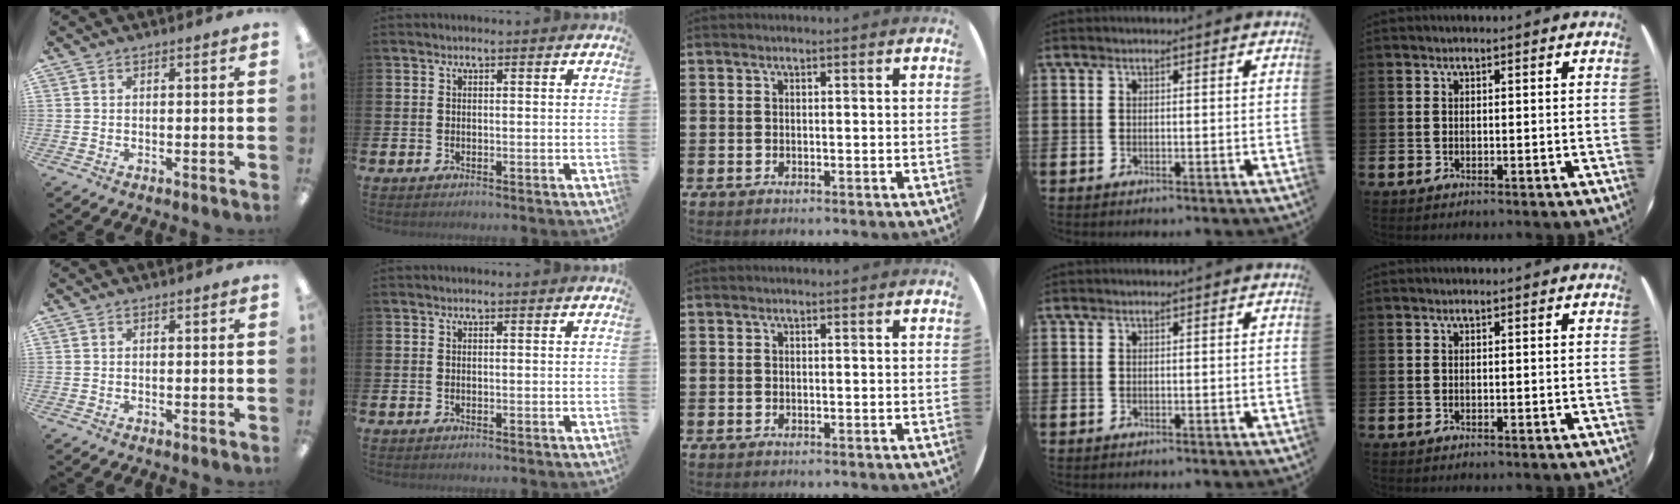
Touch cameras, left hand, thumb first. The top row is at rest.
{}